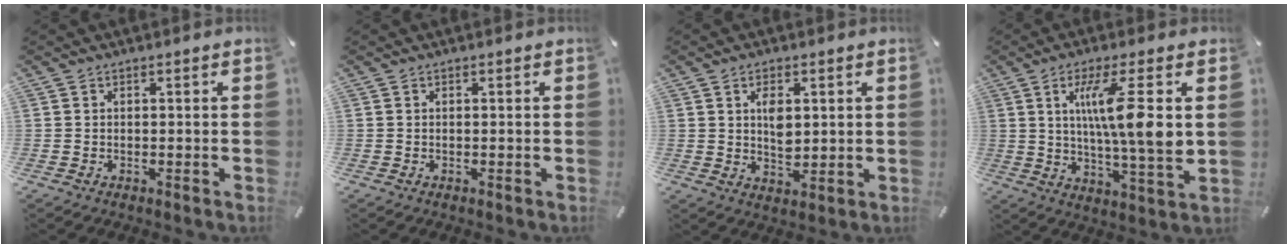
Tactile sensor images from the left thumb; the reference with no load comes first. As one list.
[{"total": 0.0}, {"total": 5.6, "force": [1.6, 3.5, 4.2], "torque": [-0.072, -0.006, 0.020]}, {"total": 14.0, "force": [3.6, 1.8, 13.5], "torque": [-0.236, -0.008, 0.050]}]